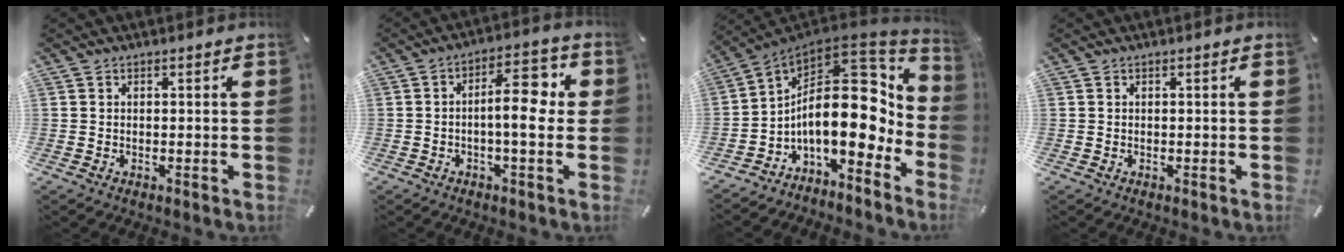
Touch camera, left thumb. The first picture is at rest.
{"total": 11.0, "force": [0.3, 4.5, 10.1], "torque": [-0.139, 0.001, 0.000]}
{"total": 22.5, "force": [3.1, 12.4, 18.5], "torque": [-0.295, -0.048, 0.058]}
{"total": 0.0}